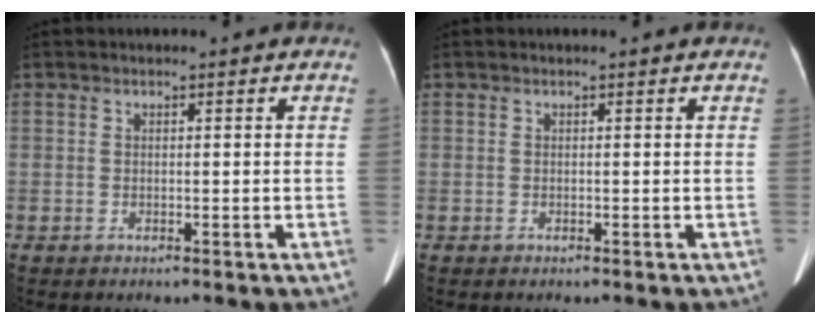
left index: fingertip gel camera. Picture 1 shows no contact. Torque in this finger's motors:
{"motor_torque": [0.05, -0.03, 0.02, 0.01]}